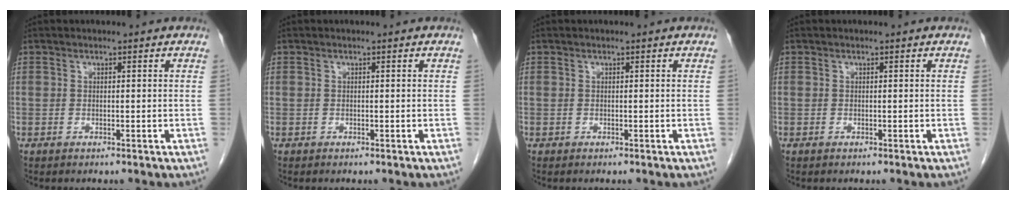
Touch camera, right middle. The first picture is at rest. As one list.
[{"total": 0.0}, {"total": 0.0}, {"total": 0.0}]